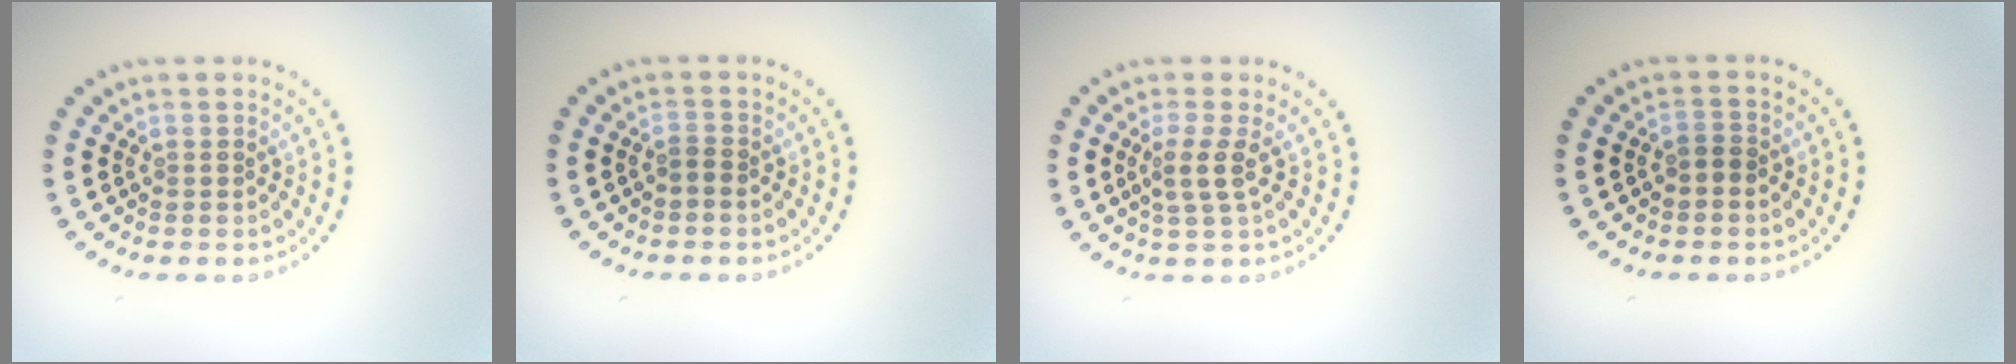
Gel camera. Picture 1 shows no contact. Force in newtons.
{"total": 0.8, "press": 0.5, "slide": 0.7}
{"total": 2.1, "press": 1.6, "slide": 1.4}
{"total": 1.1, "press": 0.9, "slide": 0.6}